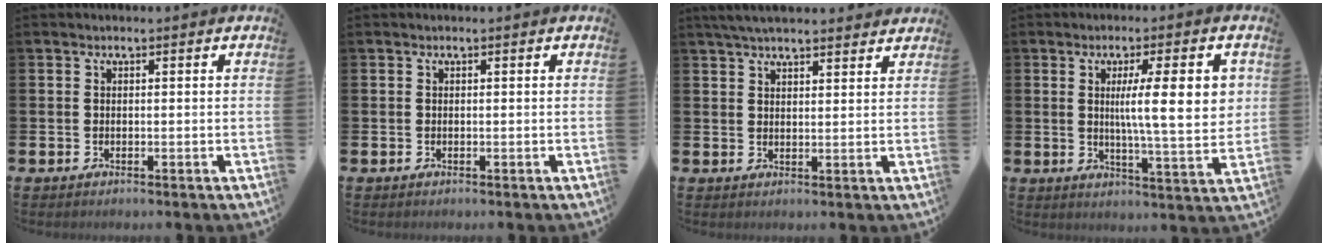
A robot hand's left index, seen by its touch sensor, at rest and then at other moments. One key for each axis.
{"total": 0.0}
{"total": 4.5, "fx": 4.3, "fy": 0.8, "fz": 1.3, "tx": -0.042, "ty": -0.007, "tz": 0.082}
{"total": 10.4, "fx": 2.6, "fy": 1.9, "fz": 9.9, "tx": -0.153, "ty": -0.009, "tz": 0.032}